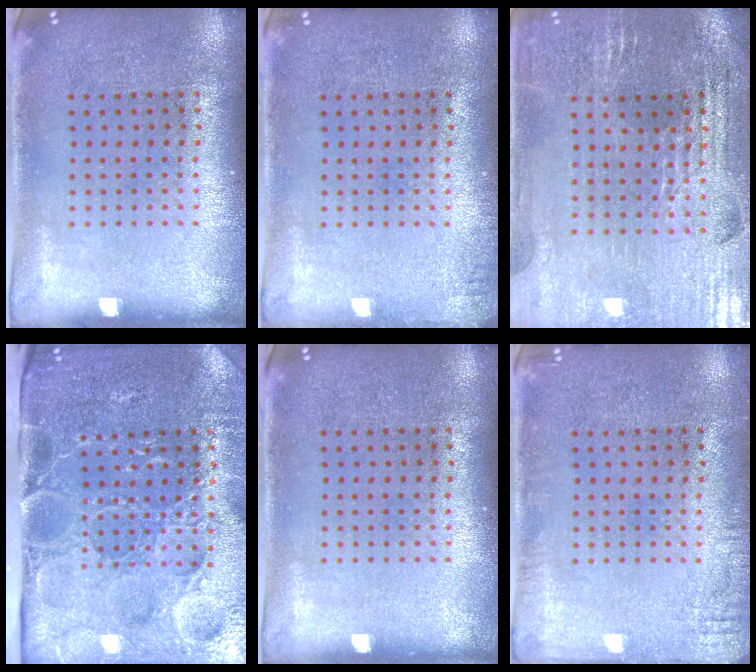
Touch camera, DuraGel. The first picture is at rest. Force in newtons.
{"total": 0.9, "press": 0.9, "slide": 0.2}
{"total": 2.9, "press": 2.8, "slide": 0.5}
{"total": 5.0, "press": 4.2, "slide": 2.6}
{"total": 0.0}
{"total": 1.7, "press": 1.7, "slide": 0.2}